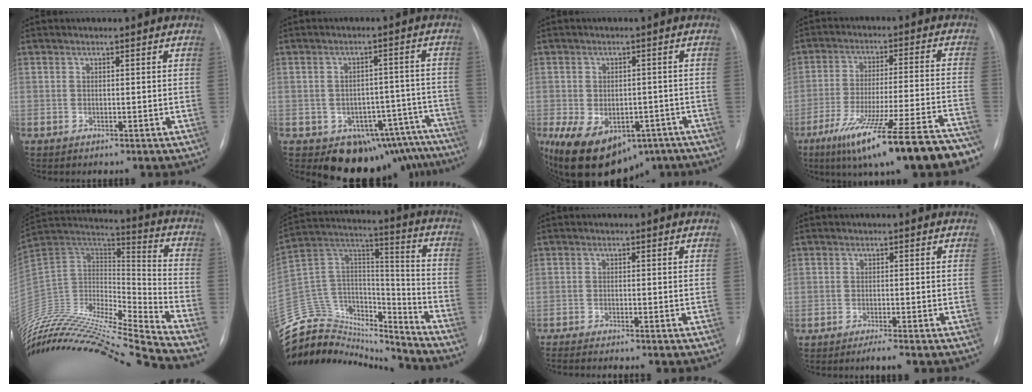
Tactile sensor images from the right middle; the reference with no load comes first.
{"total": 14.0, "force": [-11.5, 7.6, 2.1], "torque": [0.007, 0.054, -0.131]}
{"total": 15.5, "force": [-8.5, 9.8, 8.4], "torque": [-0.175, -0.009, -0.112]}
{"total": 21.9, "force": [-15.8, 1.1, 15.2], "torque": [-0.183, -0.016, -0.246]}
{"total": 29.0, "force": [-27.4, -0.2, 9.5], "torque": [-0.203, -0.015, -0.458]}
{"total": 23.2, "force": [-22.0, 6.0, 3.8], "torque": [-0.100, 0.067, -0.356]}
{"total": 5.3, "force": [-4.6, -0.1, 2.7], "torque": [-0.033, -0.010, -0.069]}
{"total": 1.9, "force": [-1.5, -0.1, 1.2], "torque": [-0.026, -0.005, -0.027]}